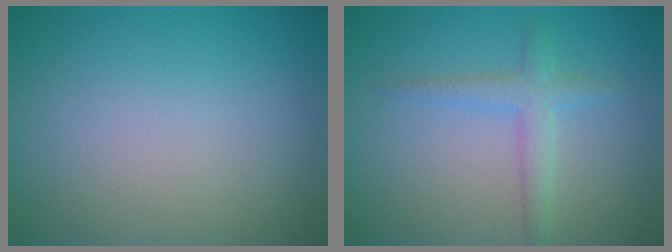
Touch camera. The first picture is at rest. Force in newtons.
{"total": 2.2, "press": 2.2, "slide": 0.0}